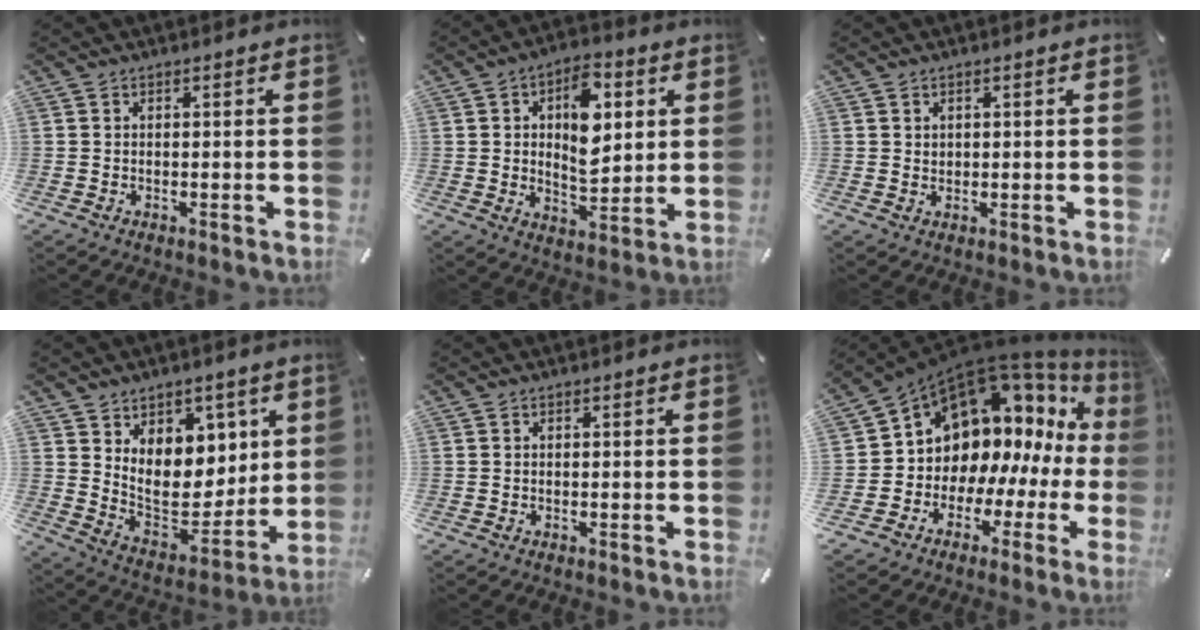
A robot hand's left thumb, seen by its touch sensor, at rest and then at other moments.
{"total": 12.5, "force": [3.0, 7.8, 9.3], "torque": [-0.118, -0.002, 0.050]}
{"total": 1.2, "force": [0.5, 1.0, 0.3], "torque": [-0.006, 0.003, 0.010]}
{"total": 11.8, "force": [4.8, 9.5, 5.0], "torque": [-0.065, -0.060, 0.099]}
{"total": 0.0}
{"total": 12.4, "force": [6.4, 9.2, 5.2], "torque": [-0.102, -0.084, 0.119]}